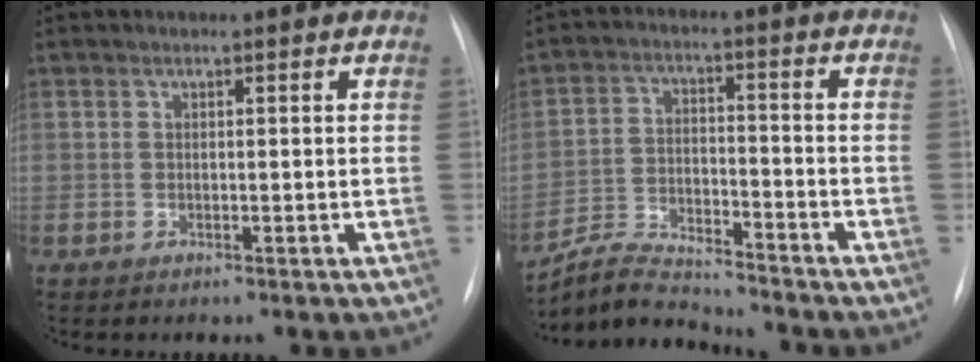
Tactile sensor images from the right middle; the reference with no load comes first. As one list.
[{"total": 8.5, "force": [-8.5, 0.2, 0.6], "torque": [-0.023, 0.007, -0.156]}]